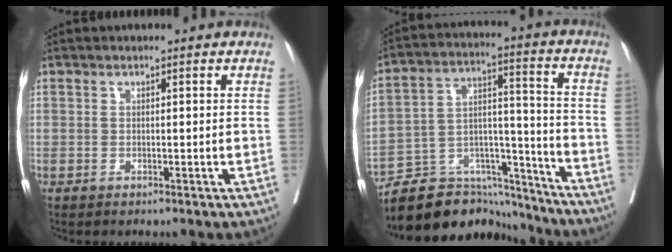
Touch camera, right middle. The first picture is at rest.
{"total": 15.6, "force": [-14.9, 4.5, 2.0], "torque": [-0.024, 0.057, -0.238]}